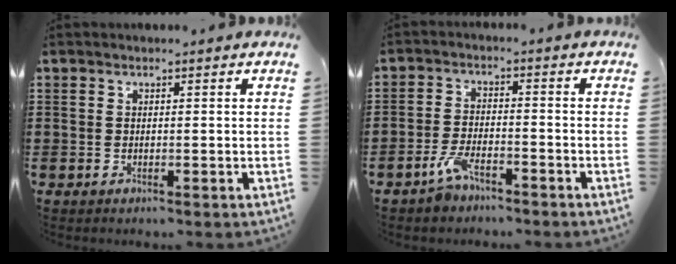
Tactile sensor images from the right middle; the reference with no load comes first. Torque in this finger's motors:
{"motor_torque": [-0.12, -0.06, 0.06, 0.05]}